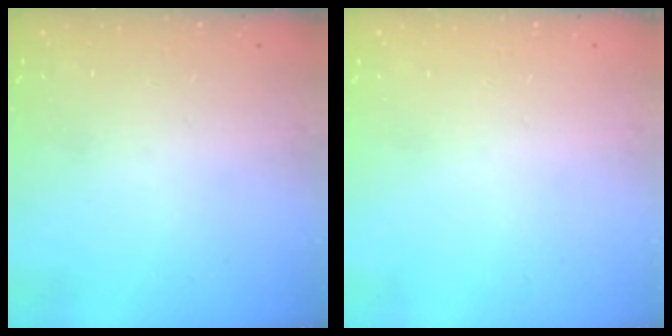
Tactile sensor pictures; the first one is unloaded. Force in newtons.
{"total": 0.0}